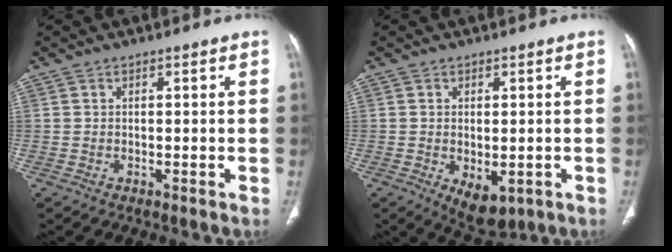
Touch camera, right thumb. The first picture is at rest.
{"total": 6.4, "force": [-1.8, 3.6, 5.0], "torque": [-0.070, -0.008, -0.011]}